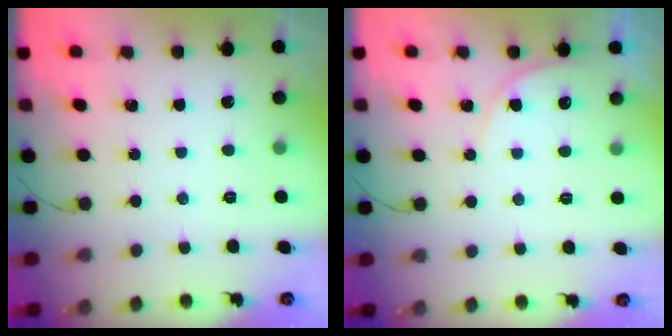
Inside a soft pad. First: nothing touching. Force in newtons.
{"total": 4.8, "press": 4.7, "slide": 0.4}